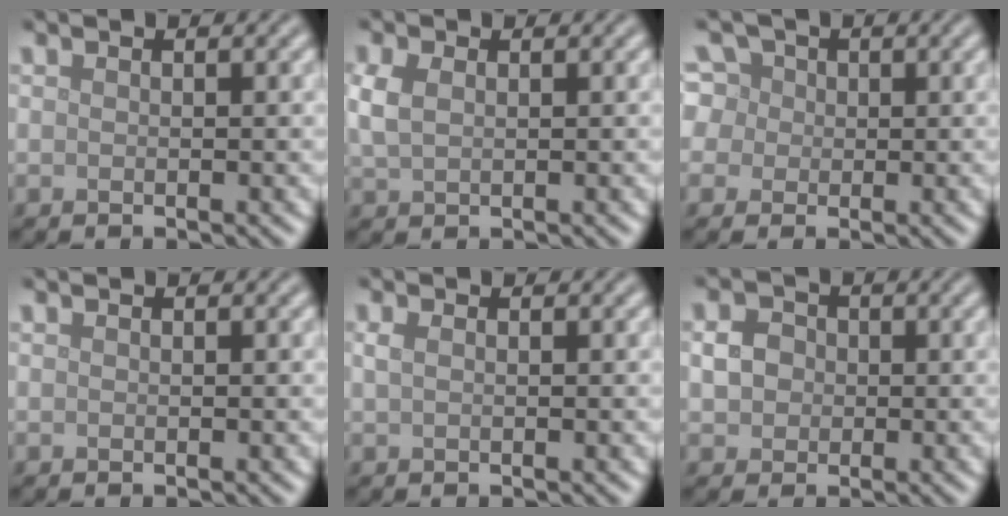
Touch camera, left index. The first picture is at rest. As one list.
[{"total": 2.5, "force": [0.6, 1.7, 1.7], "torque": [-0.046, 0.004, 0.013]}, {"total": 7.2, "force": [2.6, 5.9, 3.1], "torque": [-0.050, 0.041, 0.004]}, {"total": 0.0}, {"total": 0.8, "force": [0.3, 0.4, 0.6], "torque": [-0.016, 0.001, 0.005]}, {"total": 2.2, "force": [0.1, 2.0, 0.9], "torque": [-0.014, 0.002, -0.001]}]